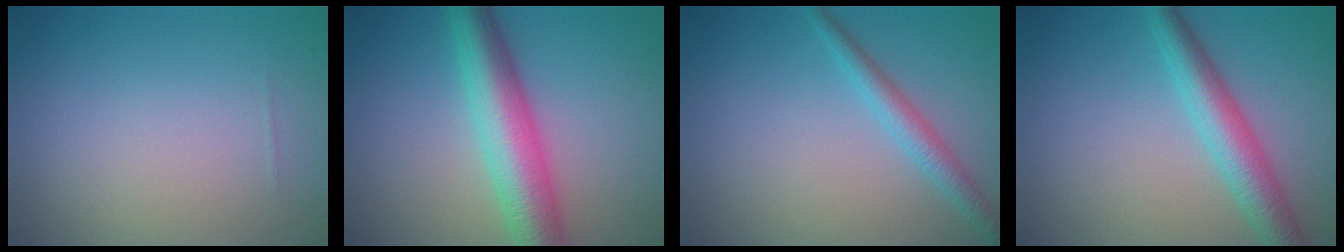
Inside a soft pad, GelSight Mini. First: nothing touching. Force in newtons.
{"total": 7.3, "press": 7.3, "slide": 0.1}
{"total": 2.3, "press": 2.3, "slide": 0.2}
{"total": 4.6, "press": 4.6, "slide": 0.1}